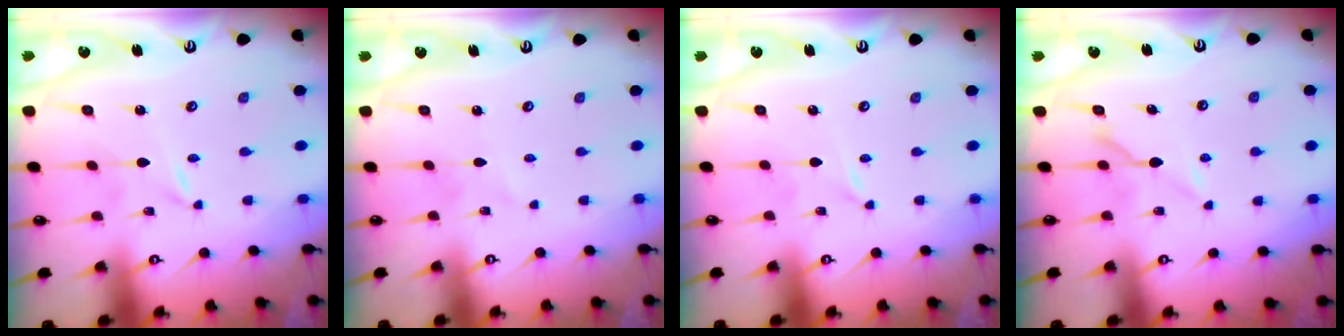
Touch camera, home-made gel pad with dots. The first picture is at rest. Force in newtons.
{"total": 1.2, "press": 1.2, "slide": 0.2}
{"total": 0.0}
{"total": 5.6, "press": 5.5, "slide": 0.7}